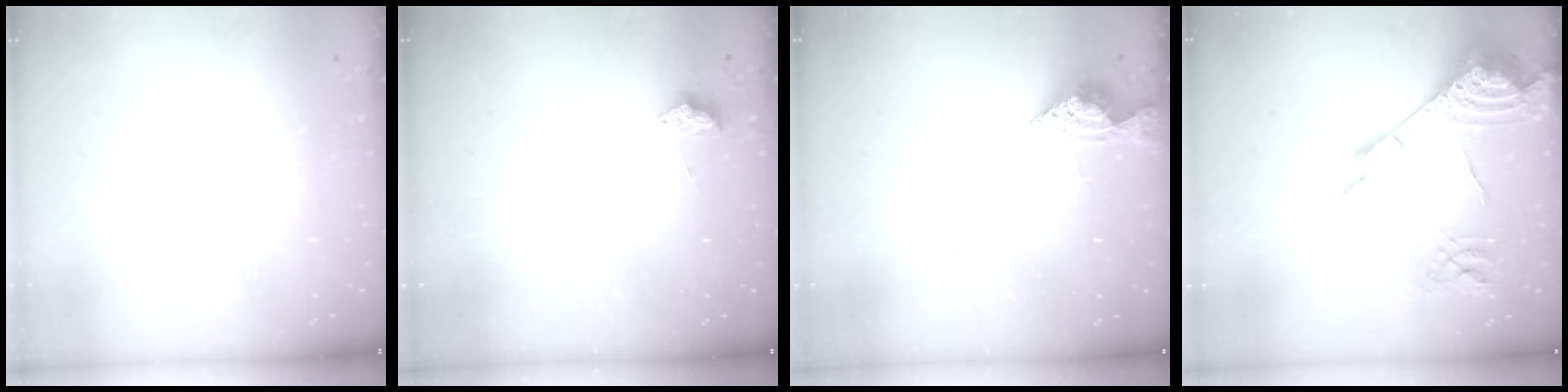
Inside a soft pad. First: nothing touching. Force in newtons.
{"total": 7.2, "press": 7.2, "slide": 0.9}
{"total": 5.8, "press": 5.8, "slide": 0.7}
{"total": 18.8, "press": 18.6, "slide": 2.1}